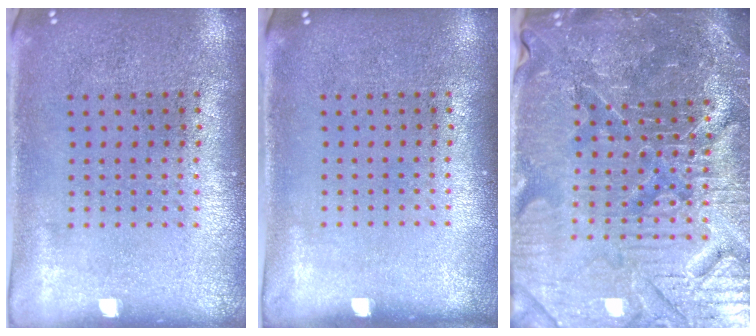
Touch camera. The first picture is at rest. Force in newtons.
{"total": 0.0}
{"total": 6.2, "press": 5.7, "slide": 2.3}